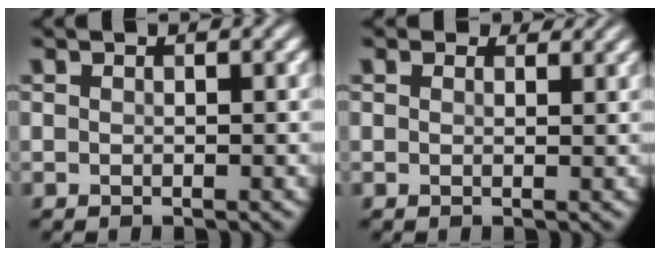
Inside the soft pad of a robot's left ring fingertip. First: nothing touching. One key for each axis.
{"total": 1.3, "fx": 1.1, "fy": 0.6, "fz": 0.4, "tx": -0.009, "ty": -0.006, "tz": 0.008}